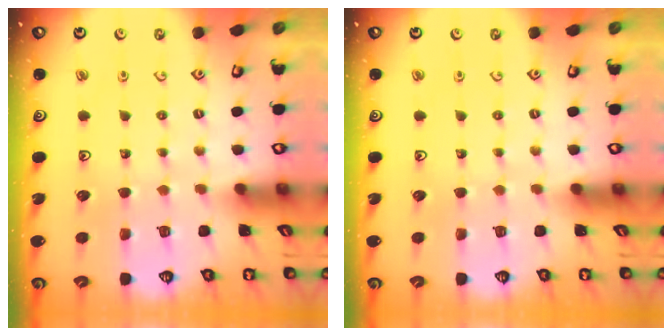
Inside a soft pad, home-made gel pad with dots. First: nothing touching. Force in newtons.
{"total": 0.0}